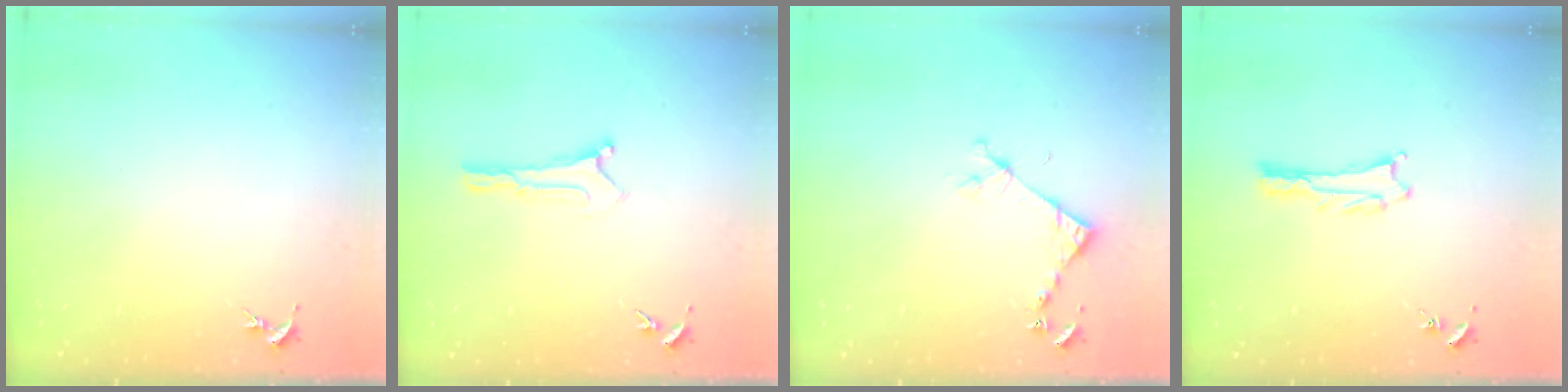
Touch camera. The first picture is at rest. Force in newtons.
{"total": 0.0}
{"total": 4.5, "press": 4.5, "slide": 0.3}
{"total": 1.1, "press": 1.1, "slide": 0.1}